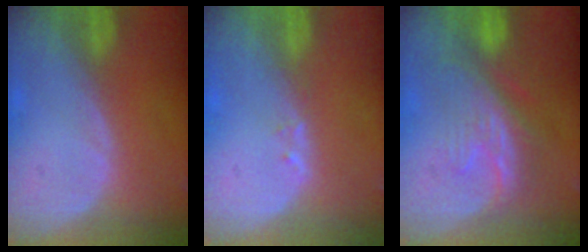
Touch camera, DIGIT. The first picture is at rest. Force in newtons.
{"total": 1.0, "press": 0.9, "slide": 0.5}
{"total": 8.2, "press": 7.9, "slide": 1.8}